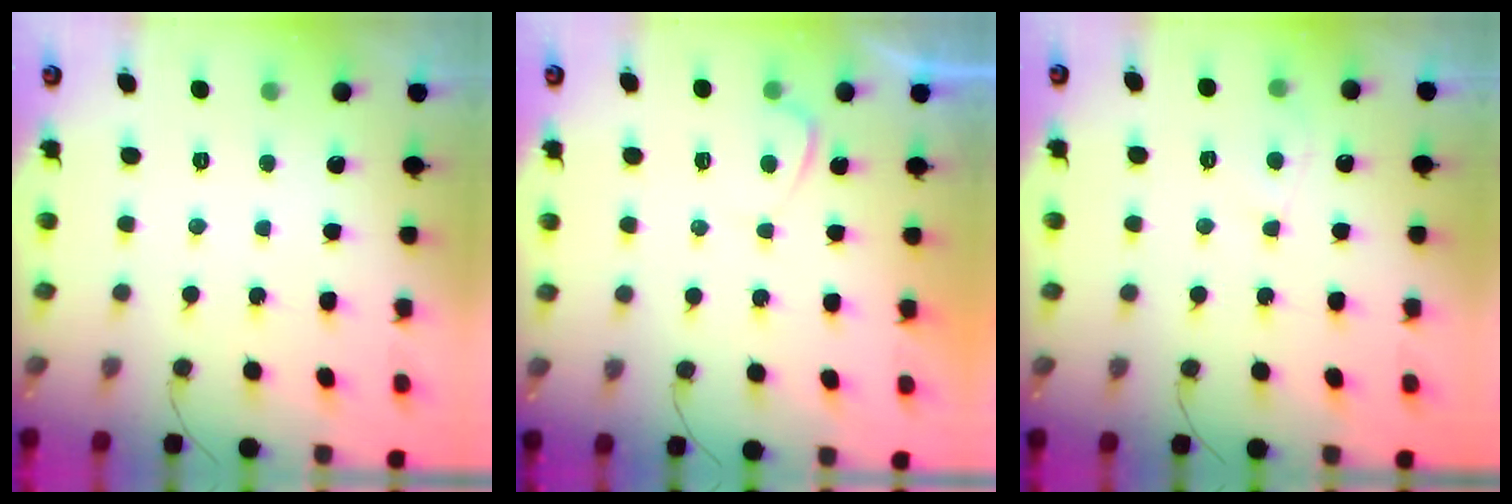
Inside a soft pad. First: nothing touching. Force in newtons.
{"total": 0.6, "press": 0.3, "slide": 0.5}
{"total": 4.0, "press": 3.9, "slide": 0.4}